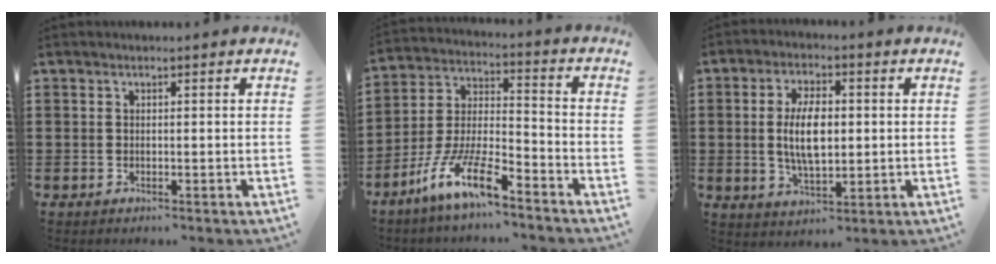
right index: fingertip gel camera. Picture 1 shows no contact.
{"total": 10.6, "force": [-8.0, 1.9, 6.7], "torque": [-0.156, 0.003, -0.159]}
{"total": 7.9, "force": [0.2, 3.5, 7.1], "torque": [-0.139, 0.001, -0.002]}